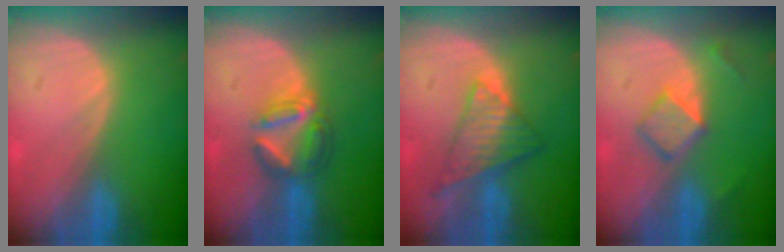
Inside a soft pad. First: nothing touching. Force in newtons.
{"total": 6.2, "press": 5.5, "slide": 2.8}
{"total": 7.5, "press": 6.5, "slide": 3.8}
{"total": 4.3, "press": 4.3, "slide": 0.4}